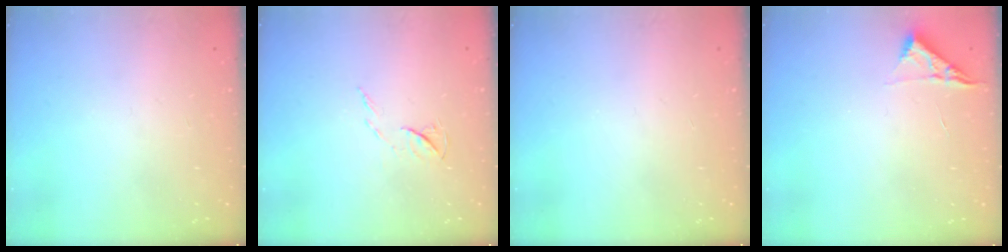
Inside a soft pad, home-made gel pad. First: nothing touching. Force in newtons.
{"total": 5.0, "press": 5.0, "slide": 0.7}
{"total": 0.0}
{"total": 5.1, "press": 5.0, "slide": 0.7}